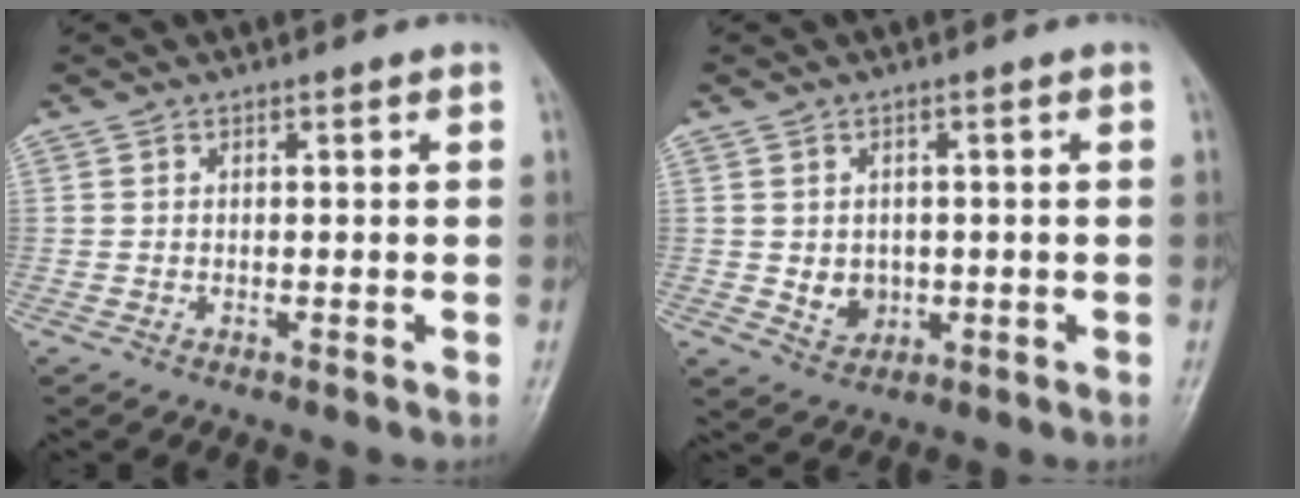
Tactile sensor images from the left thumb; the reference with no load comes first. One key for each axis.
{"total": 4.0, "fx": -0.4, "fy": 3.5, "fz": 2.0, "tx": -0.014, "ty": 0.000, "tz": 0.004}